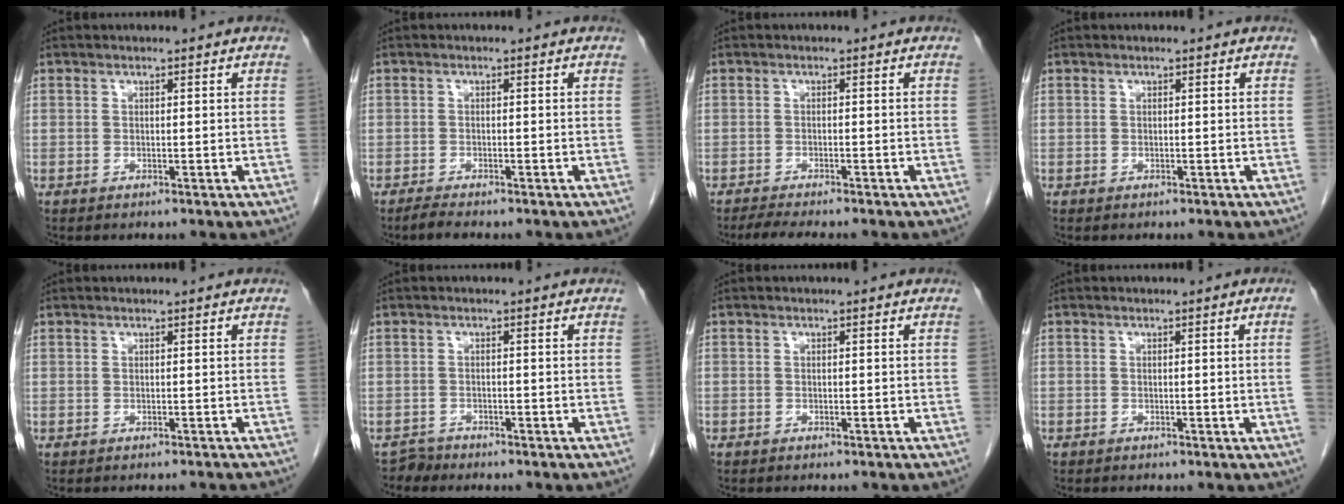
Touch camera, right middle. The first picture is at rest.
{"total": 1.6, "force": [-1.4, 0.1, 0.7], "torque": [-0.024, -0.006, -0.027]}
{"total": 4.7, "force": [-4.0, 0.4, 2.3], "torque": [-0.035, -0.012, -0.062]}
{"total": 0.0}
{"total": 3.4, "force": [-3.2, 0.4, 0.9], "torque": [-0.014, -0.011, -0.036]}
{"total": 1.5, "force": [-1.3, 0.4, -0.6], "torque": [0.012, -0.002, -0.025]}
{"total": 0.7, "force": [-0.6, 0.5, 0.1], "torque": [-0.006, 0.002, -0.009]}
{"total": 1.3, "force": [-0.3, -0.5, 1.1], "torque": [-0.011, 0.000, -0.006]}